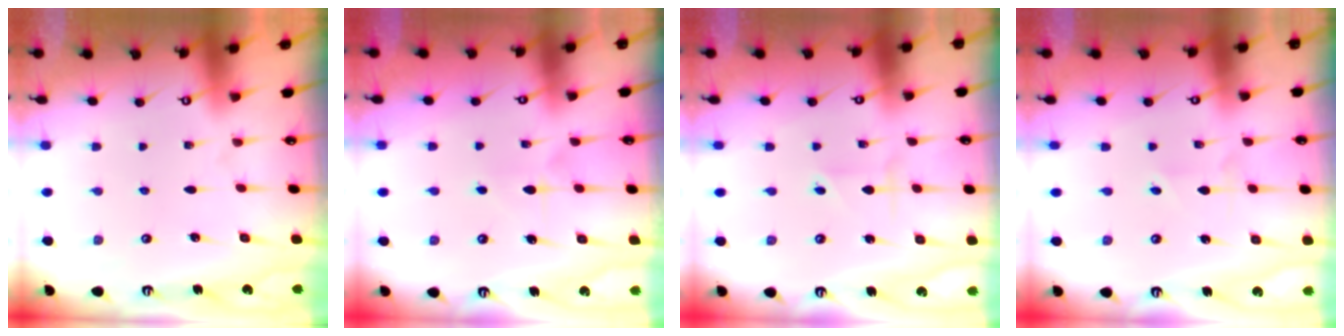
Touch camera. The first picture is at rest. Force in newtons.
{"total": 5.9, "press": 5.9, "slide": 0.8}
{"total": 1.9, "press": 1.8, "slide": 0.5}
{"total": 2.3, "press": 2.0, "slide": 1.0}